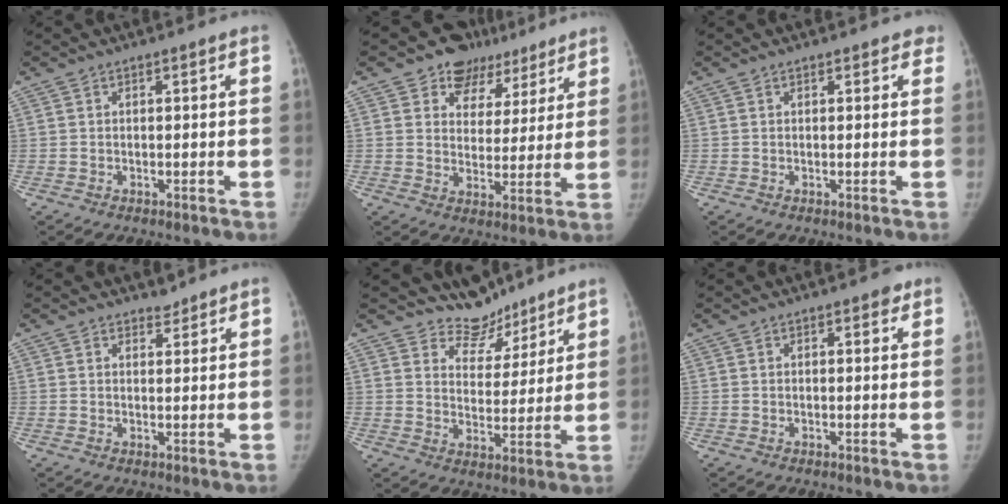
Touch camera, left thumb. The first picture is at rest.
{"total": 10.5, "force": [7.5, 7.2, 1.8], "torque": [0.024, -0.034, 0.103]}
{"total": 1.5, "force": [1.2, 0.9, 0.4], "torque": [0.017, -0.001, 0.007]}
{"total": 1.8, "force": [1.6, 0.8, 0.0], "torque": [0.013, -0.012, 0.021]}
{"total": 7.9, "force": [7.0, 3.7, 0.1], "torque": [0.032, -0.060, 0.120]}
{"total": 1.3, "force": [0.8, 0.7, 0.7], "torque": [0.001, -0.002, 0.005]}